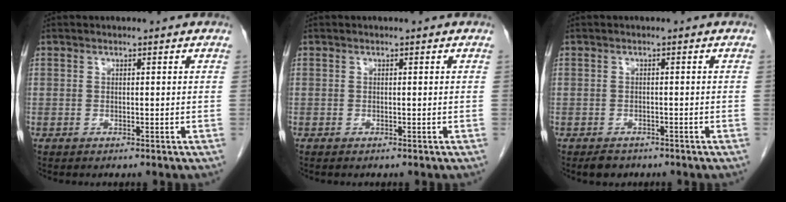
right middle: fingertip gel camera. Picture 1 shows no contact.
{"total": 0.0}
{"total": 2.1, "force": [-1.7, 1.1, 0.6], "torque": [-0.018, -0.003, -0.020]}